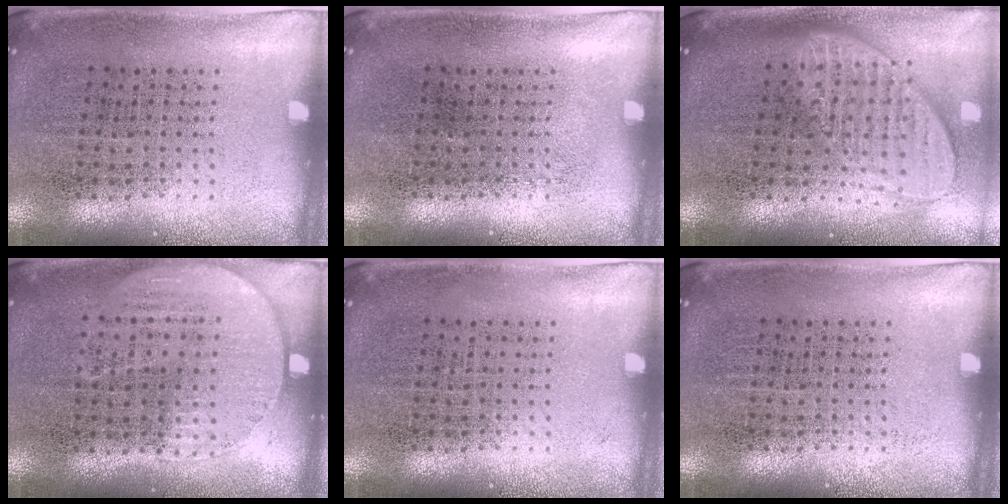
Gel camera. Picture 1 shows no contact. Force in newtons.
{"total": 0.0}
{"total": 2.0, "press": 1.6, "slide": 1.1}
{"total": 0.7, "press": 0.4, "slide": 0.5}
{"total": 0.0}
{"total": 0.0}